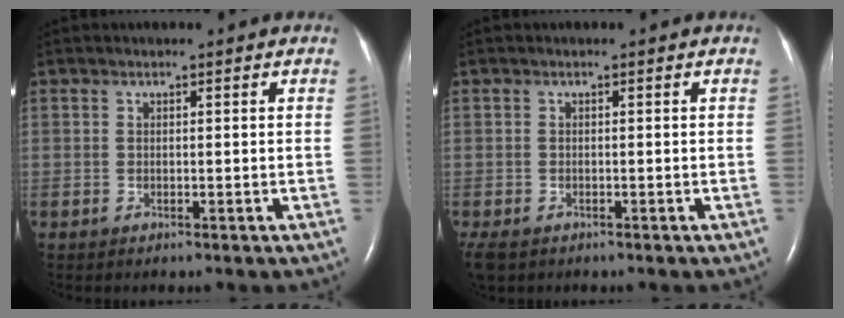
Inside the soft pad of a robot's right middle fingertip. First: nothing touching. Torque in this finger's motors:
{"motor_torque": [0.41, -0.34, 0.03, 0.01]}